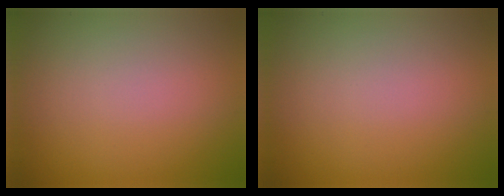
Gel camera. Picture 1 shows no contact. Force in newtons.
{"total": 0.0}